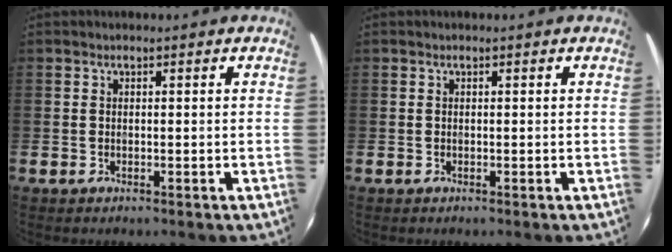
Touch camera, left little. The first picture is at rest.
{"total": 0.0}